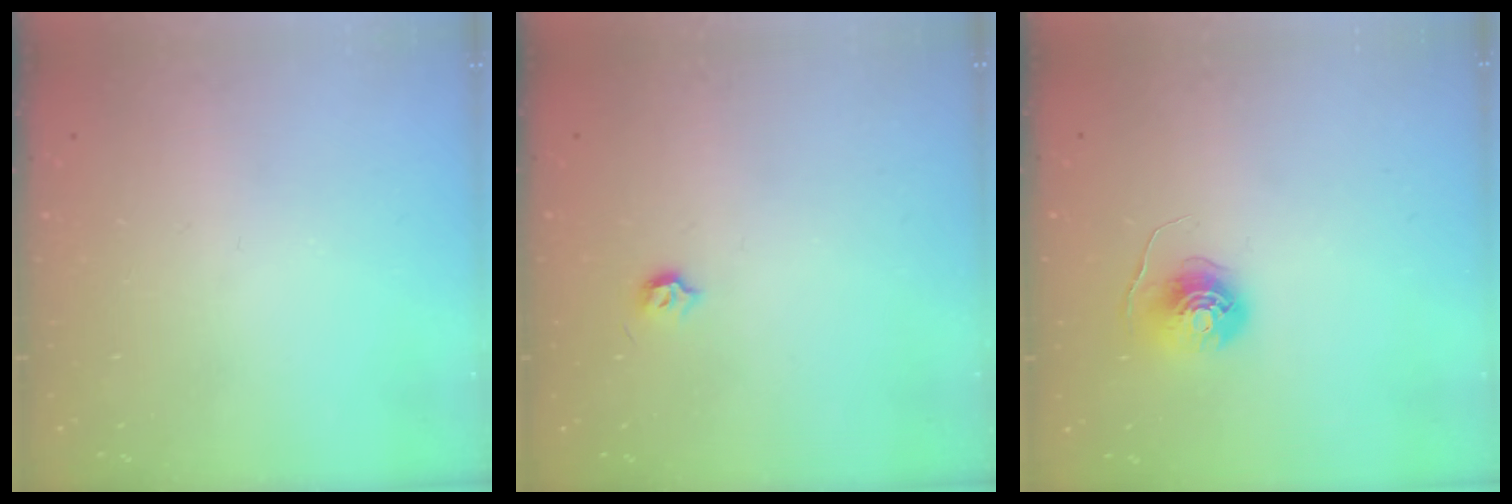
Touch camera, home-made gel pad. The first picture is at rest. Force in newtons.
{"total": 3.7, "press": 3.6, "slide": 0.6}
{"total": 6.7, "press": 6.7, "slide": 0.3}